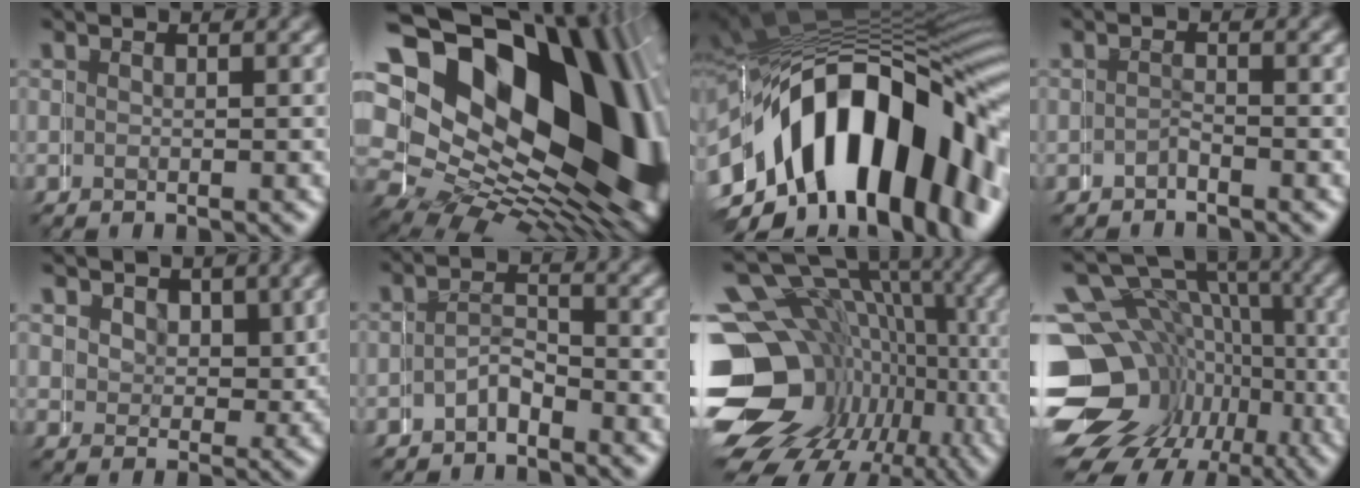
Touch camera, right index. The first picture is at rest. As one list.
[{"total": 33.1, "force": [-0.8, 22.9, 23.8], "torque": [-0.386, -0.060, 0.009]}, {"total": 23.1, "force": [-4.1, 14.3, 17.7], "torque": [-0.281, 0.001, -0.066]}, {"total": 1.1, "force": [-1.1, 0.2, -0.3], "torque": [0.005, 0.001, -0.023]}, {"total": 2.5, "force": [1.5, 1.9, 0.7], "torque": [-0.012, -0.006, 0.030]}, {"total": 1.9, "force": [-1.7, 1.0, 0.3], "torque": [0.001, 0.004, -0.036]}, {"total": 22.5, "force": [-3.3, 19.4, 10.8], "torque": [-0.212, -0.064, -0.052]}, {"total": 19.3, "force": [-3.7, 16.9, 8.6], "torque": [-0.172, -0.055, -0.061]}]